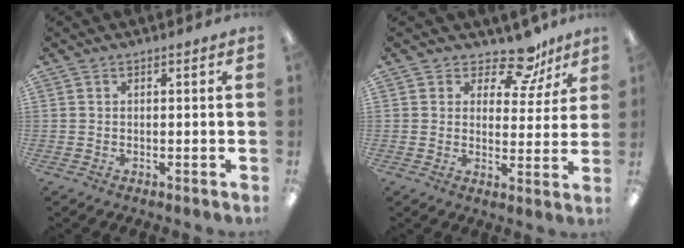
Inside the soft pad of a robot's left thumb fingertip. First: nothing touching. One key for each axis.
{"total": 10.4, "fx": 8.2, "fy": 4.8, "fz": 4.3, "tx": -0.061, "ty": -0.054, "tz": 0.146}